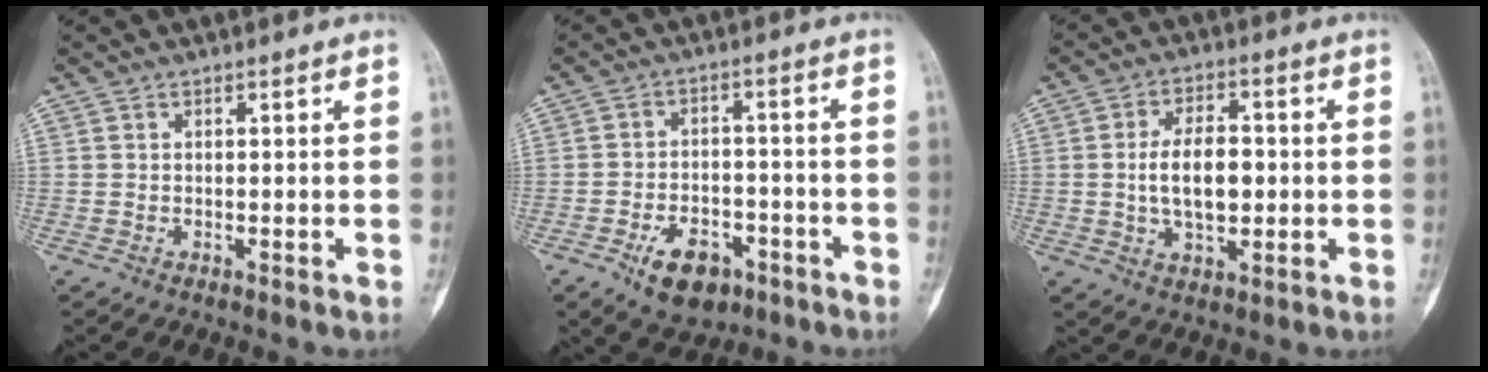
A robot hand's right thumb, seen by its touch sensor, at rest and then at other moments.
{"total": 9.3, "force": [-4.9, 5.6, 5.5], "torque": [-0.068, 0.029, -0.072]}
{"total": 9.7, "force": [-0.2, 5.4, 8.0], "torque": [-0.128, 0.007, -0.002]}